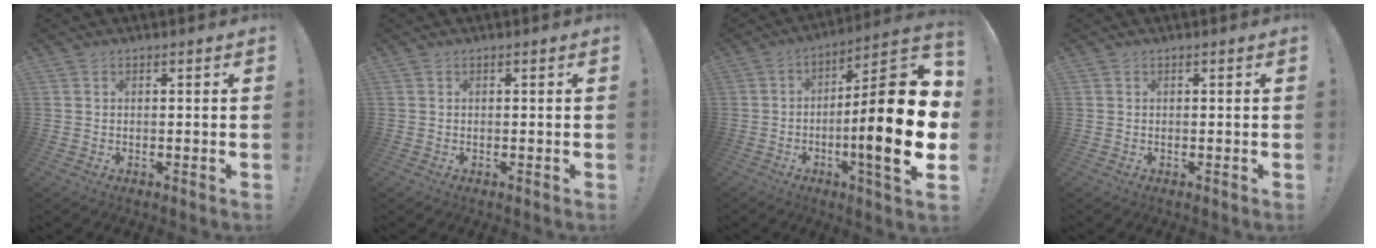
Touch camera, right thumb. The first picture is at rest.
{"total": 0.0}
{"total": 24.3, "force": [-4.2, 4.2, 23.6], "torque": [-0.379, 0.022, -0.073]}
{"total": 0.0}